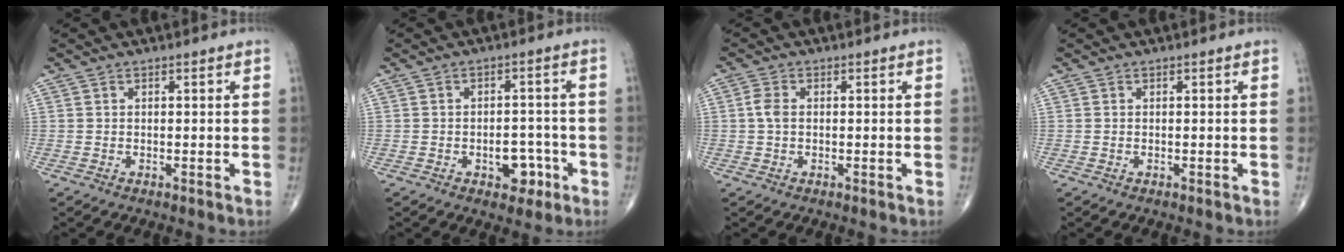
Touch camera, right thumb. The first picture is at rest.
{"total": 6.0, "force": [-2.5, 3.9, 3.9], "torque": [-0.026, 0.021, -0.028]}
{"total": 2.6, "force": [0.1, 1.7, 2.0], "torque": [-0.046, 0.006, -0.003]}
{"total": 0.0}